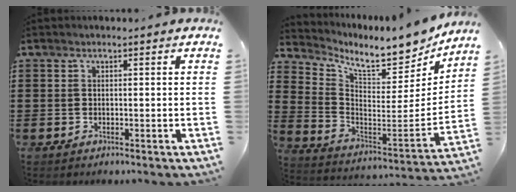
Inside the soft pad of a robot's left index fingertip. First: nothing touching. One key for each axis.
{"total": 8.7, "fx": 7.8, "fy": 1.5, "fz": 3.5, "tx": -0.084, "ty": -0.074, "tz": 0.128}